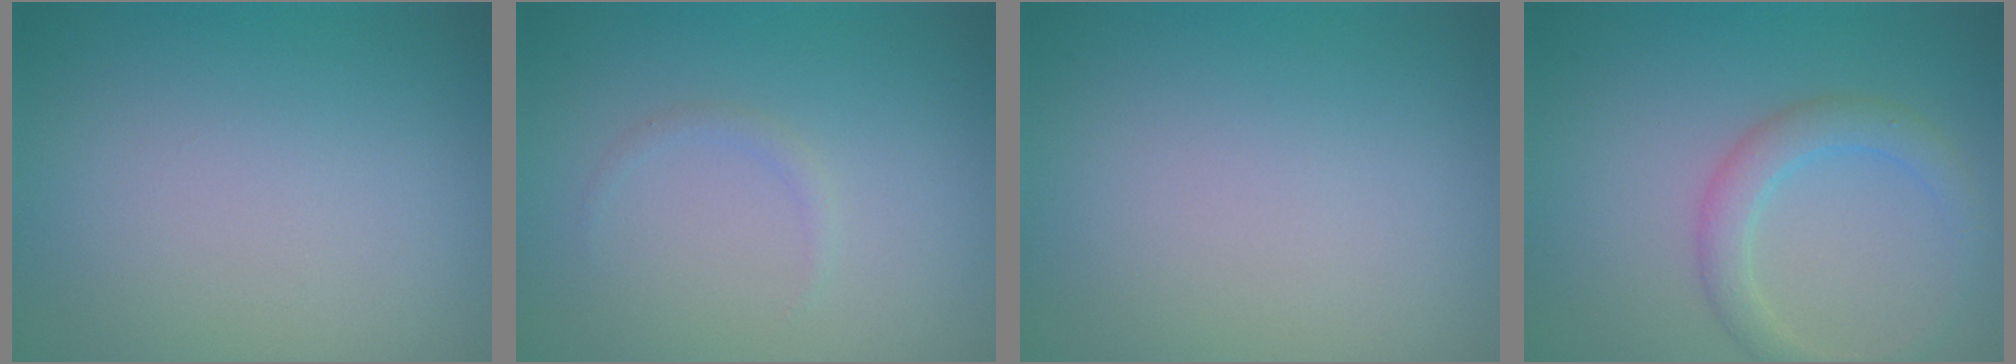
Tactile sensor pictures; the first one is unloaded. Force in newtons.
{"total": 0.7, "press": 0.7, "slide": 0.1}
{"total": 0.0}
{"total": 2.8, "press": 2.8, "slide": 0.1}